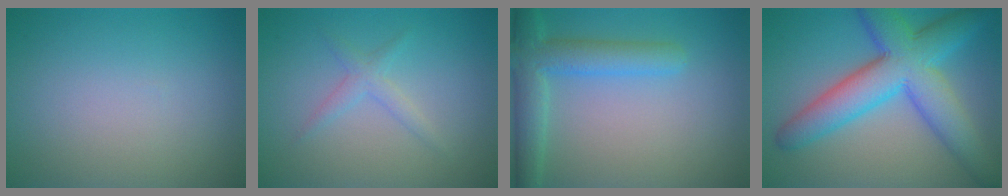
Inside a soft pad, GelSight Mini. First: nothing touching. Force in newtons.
{"total": 1.6, "press": 1.6, "slide": 0.1}
{"total": 4.9, "press": 4.9, "slide": 0.3}
{"total": 9.3, "press": 9.3, "slide": 0.1}